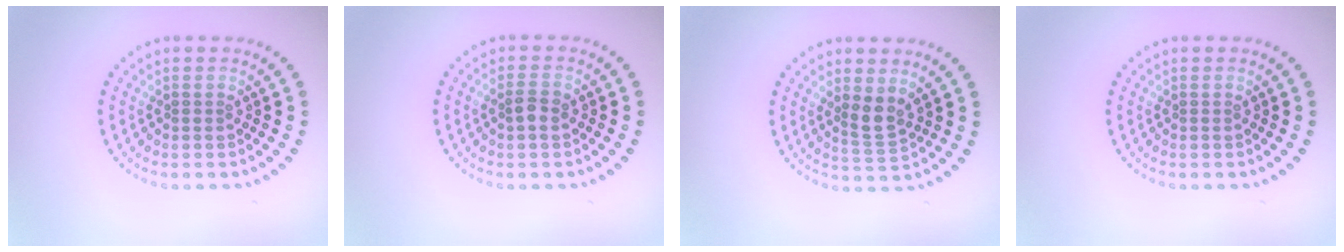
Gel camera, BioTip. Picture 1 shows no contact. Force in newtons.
{"total": 1.6, "press": 1.6, "slide": 0.5}
{"total": 2.1, "press": 1.8, "slide": 1.2}
{"total": 0.0}